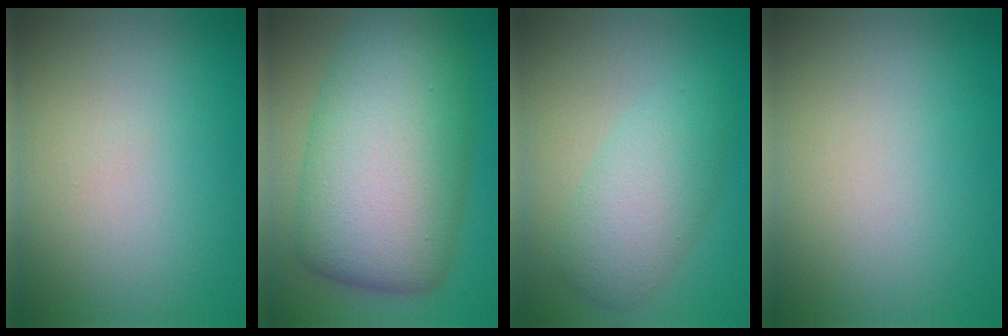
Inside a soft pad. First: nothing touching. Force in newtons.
{"total": 13.8, "press": 13.8, "slide": 0.2}
{"total": 4.3, "press": 4.3, "slide": 0.1}
{"total": 0.0}